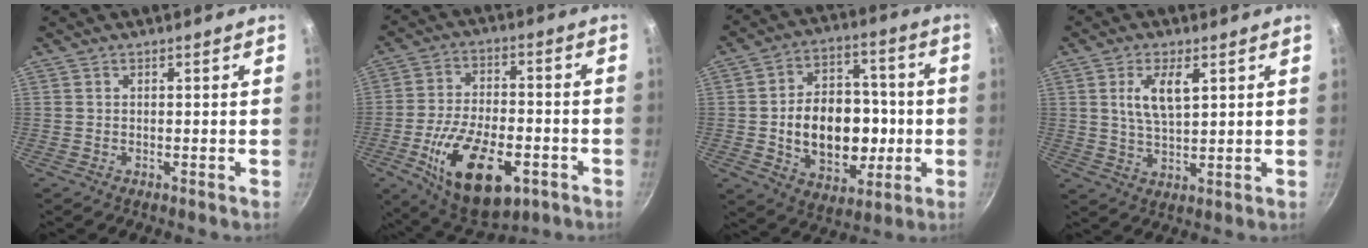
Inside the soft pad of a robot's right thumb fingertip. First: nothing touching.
{"total": 19.3, "force": [-7.4, 9.7, 15.0], "torque": [-0.241, 0.015, -0.117]}
{"total": 18.9, "force": [-2.0, 13.5, 13.2], "torque": [-0.164, 0.027, -0.022]}
{"total": 7.4, "force": [2.5, 3.2, 6.1], "torque": [-0.110, -0.011, 0.050]}